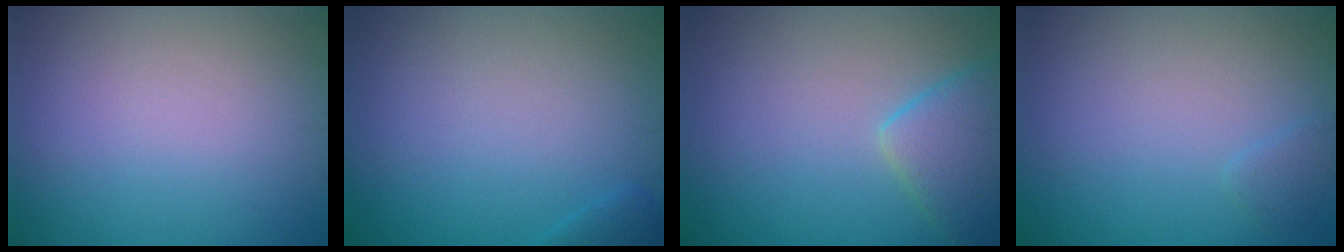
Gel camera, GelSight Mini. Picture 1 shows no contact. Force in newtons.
{"total": 0.9, "press": 0.9, "slide": 0.1}
{"total": 3.7, "press": 3.7, "slide": 0.3}
{"total": 0.8, "press": 0.8, "slide": 0.1}